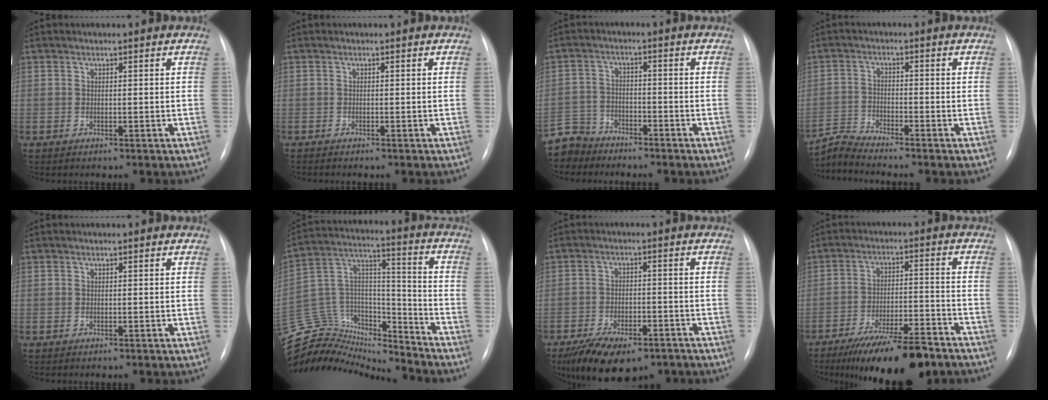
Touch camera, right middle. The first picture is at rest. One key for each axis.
{"total": 0.6, "fx": -0.6, "fy": 0.0, "fz": 0.3, "tx": -0.004, "ty": -0.001, "tz": -0.010}
{"total": 5.8, "fx": -5.3, "fy": 2.3, "fz": -0.8, "tx": 0.020, "ty": -0.001, "tz": -0.107}
{"total": 4.6, "fx": -4.2, "fy": -1.7, "fz": -0.6, "tx": -0.004, "ty": -0.013, "tz": -0.082}
{"total": 0.0}
{"total": 20.4, "fx": -19.7, "fy": 4.4, "fz": 2.9, "tx": -0.058, "ty": 0.074, "tz": -0.322}
{"total": 12.4, "fx": -8.6, "fy": 5.6, "fz": 7.0, "tx": -0.117, "ty": -0.005, "tz": -0.129}
{"total": 14.7, "fx": -11.4, "fy": 2.9, "fz": 8.8, "tx": -0.133, "ty": -0.007, "tz": -0.182}